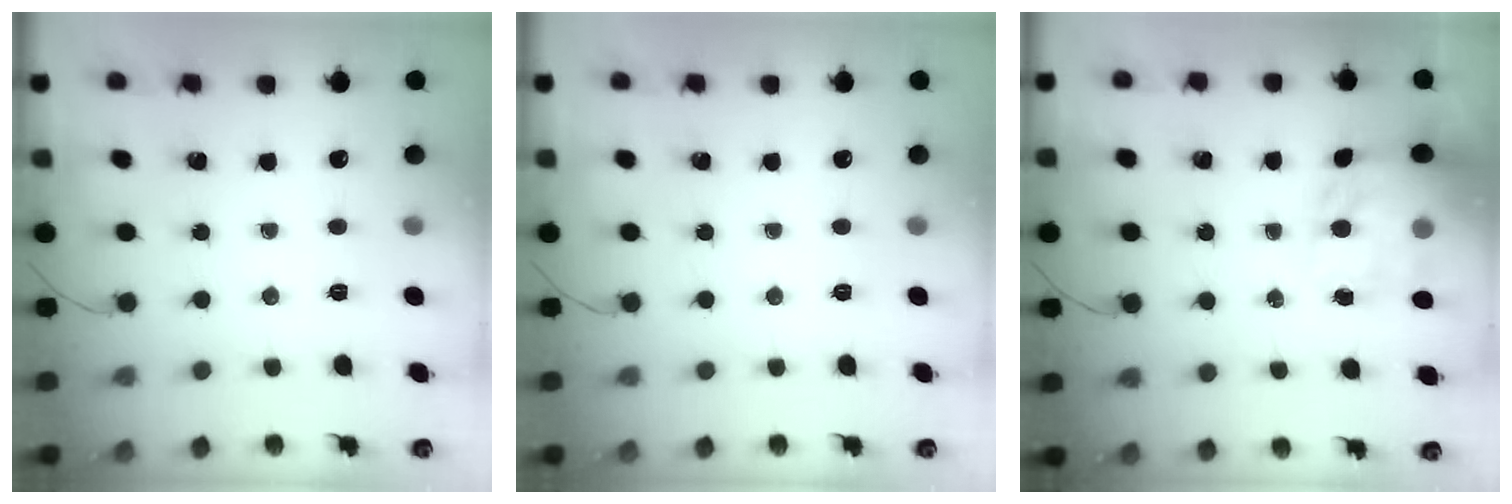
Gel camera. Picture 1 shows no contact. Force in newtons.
{"total": 0.0}
{"total": 14.4, "press": 13.9, "slide": 3.8}